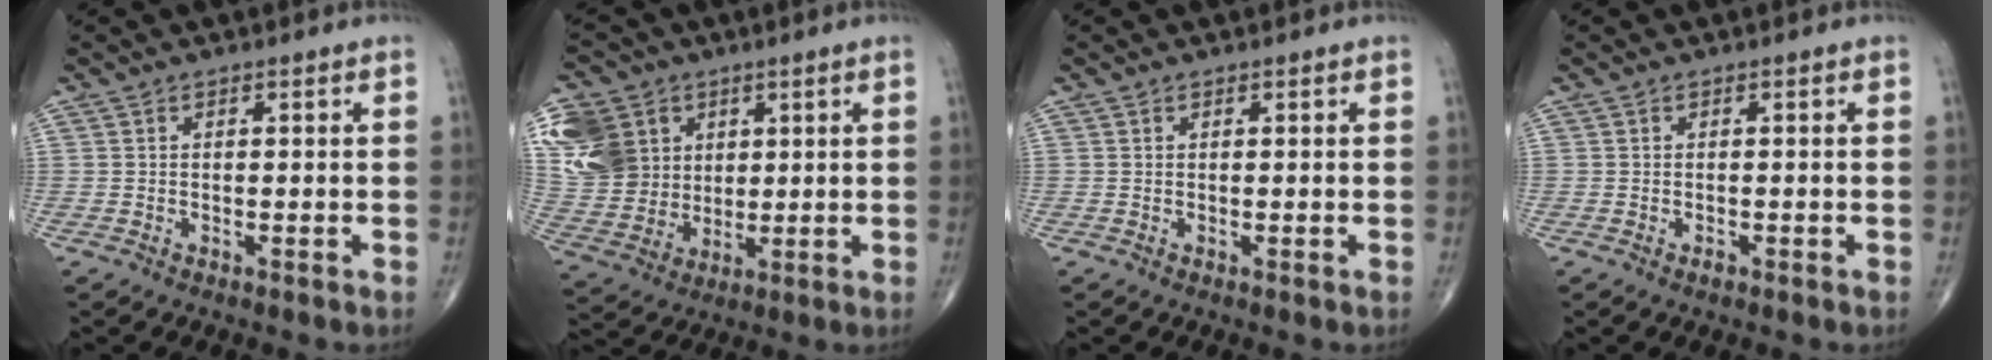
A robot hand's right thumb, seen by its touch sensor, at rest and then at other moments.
{"total": 17.6, "force": [5.7, 14.5, 8.2], "torque": [-0.169, 0.007, 0.121]}
{"total": 0.0}
{"total": 0.8, "force": [-0.5, 0.4, 0.5], "torque": [-0.008, 0.000, -0.008]}